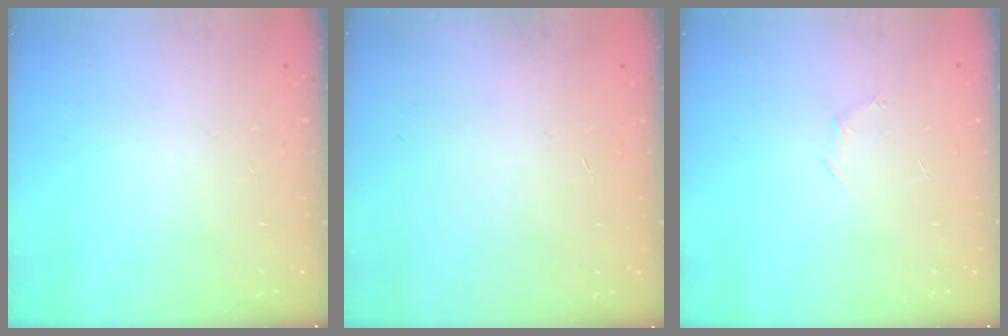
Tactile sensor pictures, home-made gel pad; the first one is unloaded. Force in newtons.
{"total": 0.0}
{"total": 4.1, "press": 3.9, "slide": 1.2}